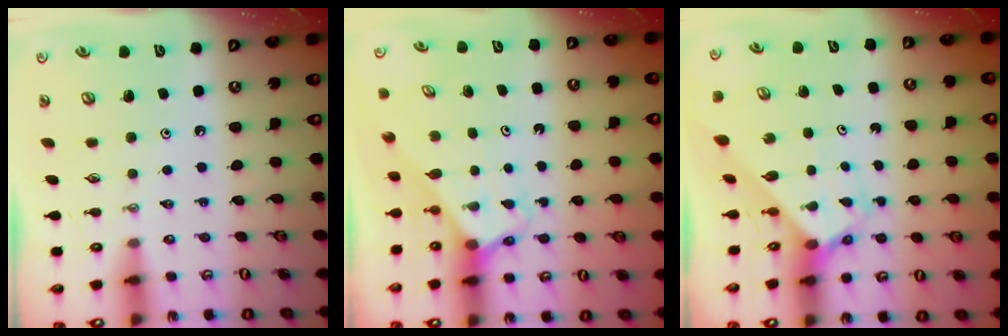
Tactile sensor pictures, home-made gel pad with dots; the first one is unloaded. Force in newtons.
{"total": 2.6, "press": 2.6, "slide": 0.1}
{"total": 2.7, "press": 2.7, "slide": 0.3}